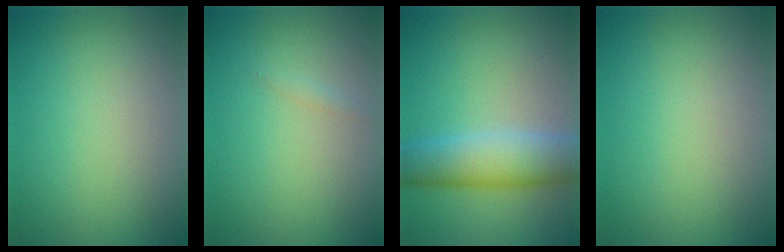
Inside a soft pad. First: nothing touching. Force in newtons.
{"total": 0.5, "press": 0.5, "slide": 0.0}
{"total": 6.2, "press": 6.2, "slide": 0.0}
{"total": 0.0}